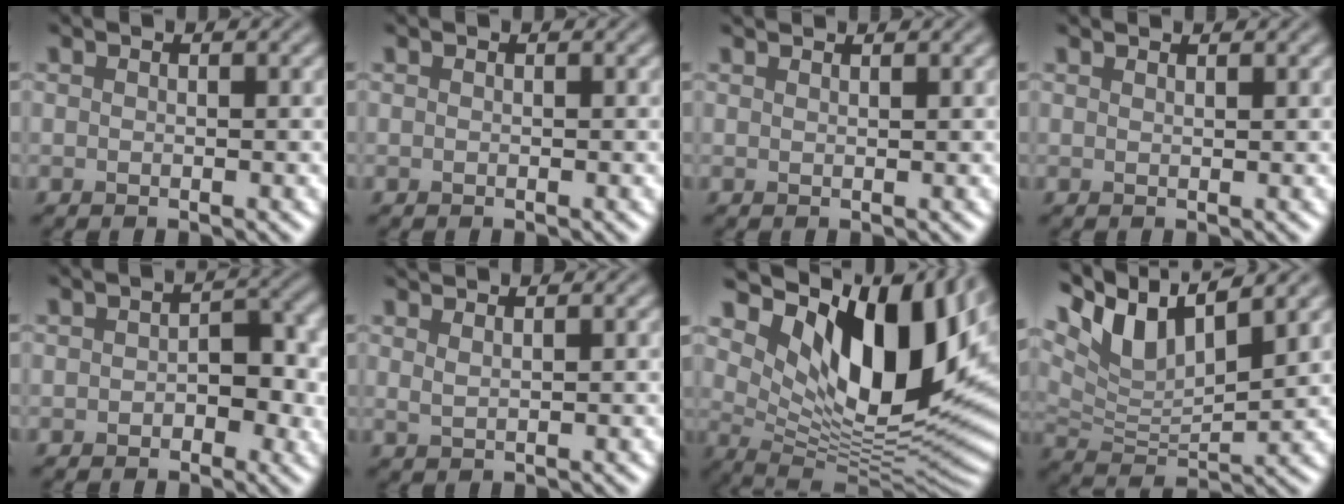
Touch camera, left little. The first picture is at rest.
{"total": 0.0}
{"total": 1.1, "force": [1.1, -0.2, 0.1], "torque": [-0.006, 0.005, 0.016]}
{"total": 0.7, "force": [0.6, -0.3, 0.0], "torque": [0.000, 0.002, 0.010]}
{"total": 3.8, "force": [-0.7, 2.4, 2.9], "torque": [-0.034, -0.005, -0.015]}
{"total": 1.4, "force": [1.2, 0.0, 0.7], "torque": [-0.016, 0.003, 0.022]}
{"total": 15.2, "force": [6.3, 7.4, 11.6], "torque": [-0.181, 0.007, 0.108]}
{"total": 8.3, "force": [5.2, 2.9, 5.8], "torque": [-0.115, 0.008, 0.095]}